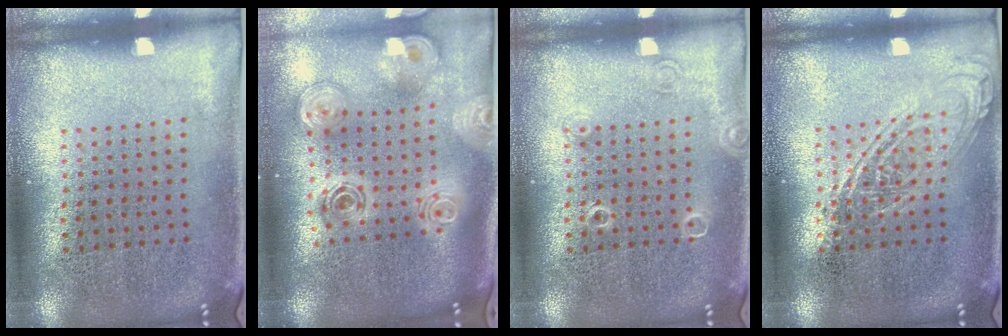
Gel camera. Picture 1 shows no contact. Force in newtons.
{"total": 2.7, "press": 1.9, "slide": 1.9}
{"total": 1.0, "press": 1.0, "slide": 0.2}
{"total": 2.2, "press": 2.2, "slide": 0.2}